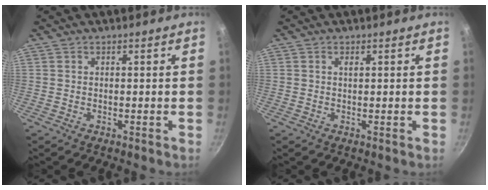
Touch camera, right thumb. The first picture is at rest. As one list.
[{"total": 0.8, "force": [0.3, 0.2, 0.7], "torque": [-0.011, -0.001, 0.003]}]